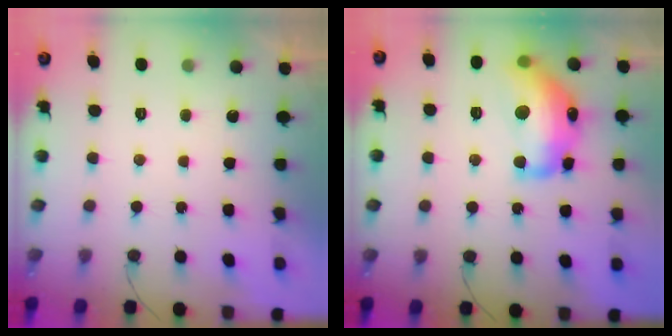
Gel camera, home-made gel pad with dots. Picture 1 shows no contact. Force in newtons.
{"total": 18.4, "press": 18.4, "slide": 0.6}